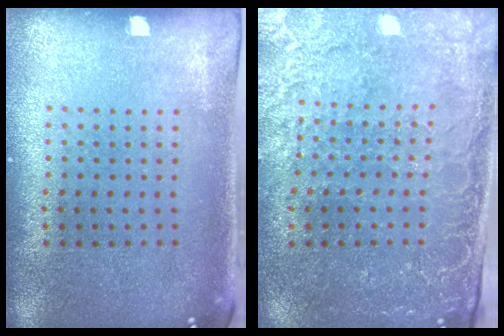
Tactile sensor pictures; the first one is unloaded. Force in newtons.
{"total": 2.9, "press": 2.8, "slide": 0.8}